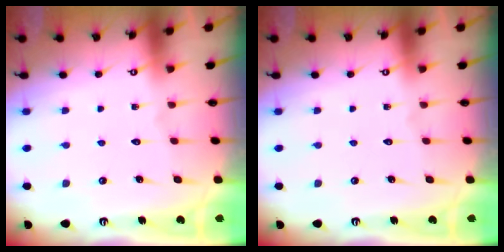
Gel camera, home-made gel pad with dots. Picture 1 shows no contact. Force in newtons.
{"total": 0.0}